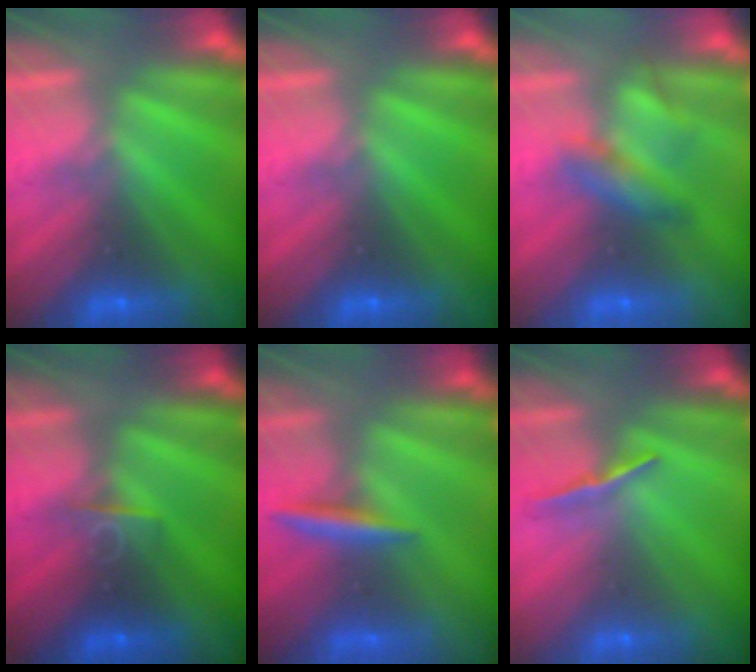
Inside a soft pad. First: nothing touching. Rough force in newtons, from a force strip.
{"total": 0.0}
{"total": 2.3}
{"total": 2.6}
{"total": 2.9}
{"total": 1.0}